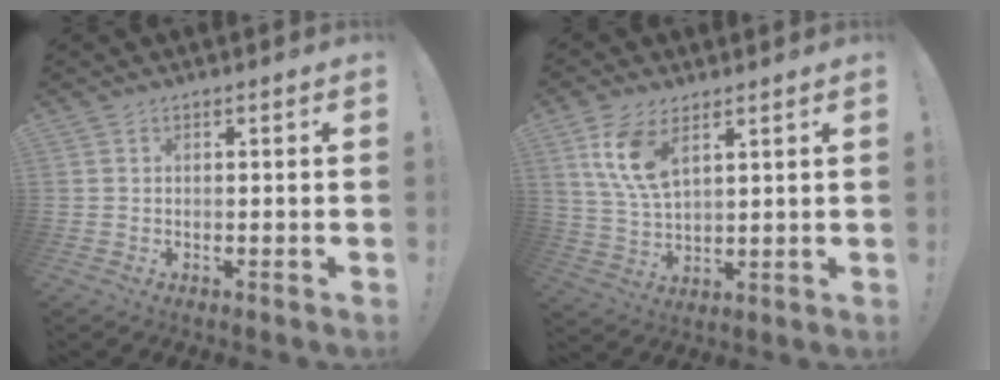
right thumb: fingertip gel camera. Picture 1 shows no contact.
{"total": 10.6, "force": [5.7, 5.0, 7.5], "torque": [-0.157, -0.018, 0.105]}